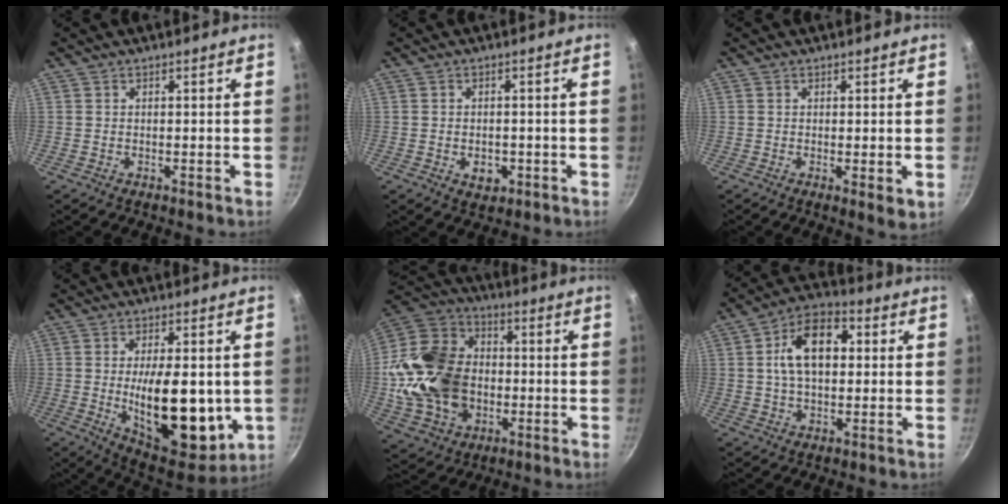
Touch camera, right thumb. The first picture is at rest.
{"total": 4.0, "force": [-1.2, 2.9, 2.6], "torque": [-0.030, 0.006, -0.011]}
{"total": 1.9, "force": [0.1, 0.5, 1.8], "torque": [-0.028, -0.007, 0.000]}
{"total": 20.5, "force": [-1.8, 9.5, 18.1], "torque": [-0.245, -0.024, -0.017]}
{"total": 22.8, "force": [-2.0, 17.4, 14.6], "torque": [-0.259, 0.039, -0.029]}
{"total": 12.7, "force": [2.0, 7.9, 9.8], "torque": [-0.135, 0.023, 0.019]}